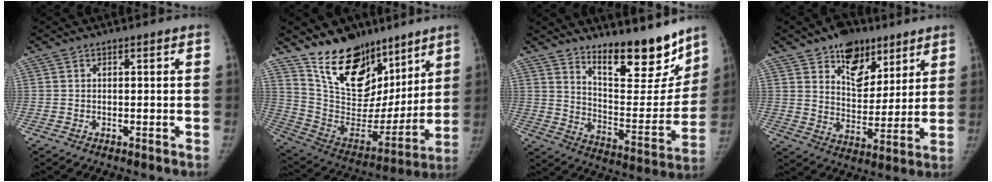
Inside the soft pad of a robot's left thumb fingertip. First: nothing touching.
{"total": 22.3, "force": [15.5, 12.5, 10.1], "torque": [-0.114, -0.085, 0.269]}
{"total": 17.9, "force": [13.7, 5.7, 9.9], "torque": [-0.091, -0.114, 0.217]}
{"total": 13.4, "force": [8.3, 8.3, 6.4], "torque": [-0.054, -0.045, 0.133]}